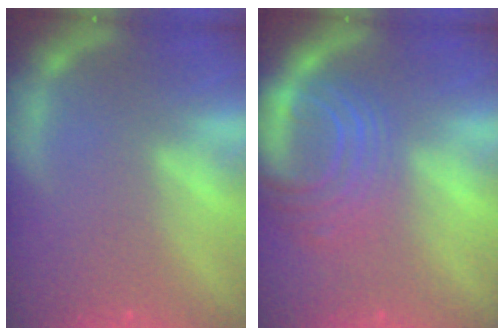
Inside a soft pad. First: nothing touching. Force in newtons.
{"total": 8.5}